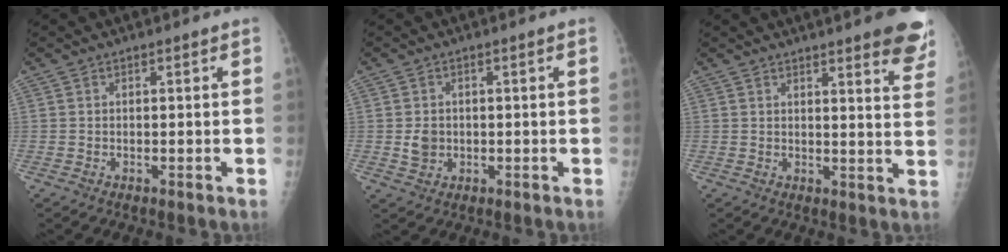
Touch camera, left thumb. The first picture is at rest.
{"total": 2.9, "force": [-0.2, 2.6, 1.4], "torque": [-0.010, 0.002, 0.002]}
{"total": 11.3, "force": [8.1, 2.1, 7.5], "torque": [-0.061, -0.036, 0.081]}